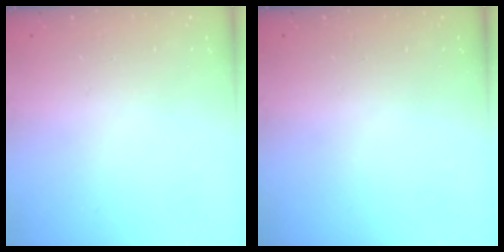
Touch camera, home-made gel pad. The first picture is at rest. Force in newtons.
{"total": 0.0}